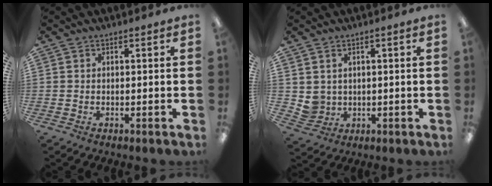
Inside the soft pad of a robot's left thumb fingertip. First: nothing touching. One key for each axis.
{"total": 3.7, "fx": 1.8, "fy": 3.2, "fz": 0.6, "tx": -0.022, "ty": -0.001, "tz": 0.037}